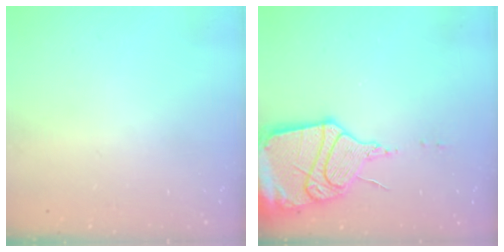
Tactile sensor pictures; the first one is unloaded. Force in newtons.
{"total": 19.2, "press": 18.4, "slide": 5.2}